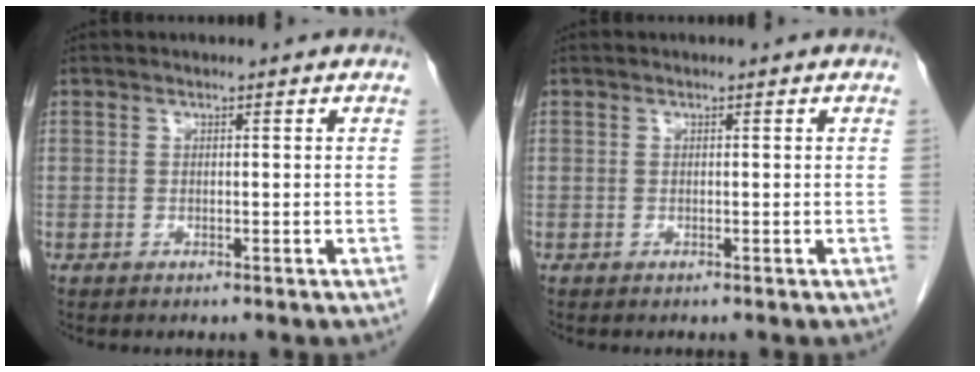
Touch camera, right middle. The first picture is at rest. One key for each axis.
{"total": 0.0}